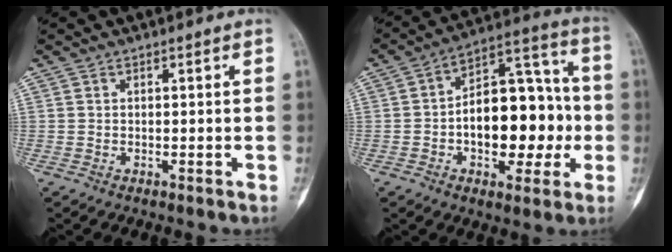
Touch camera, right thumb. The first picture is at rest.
{"total": 19.5, "force": [-2.4, 11.2, 15.8], "torque": [-0.192, 0.044, -0.032]}